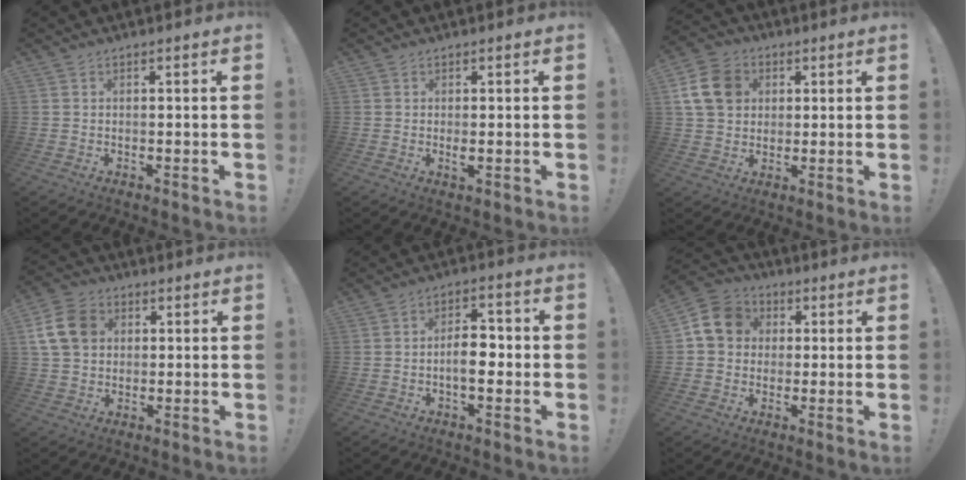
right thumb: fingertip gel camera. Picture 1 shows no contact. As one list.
[{"total": 1.5, "force": [0.2, 0.3, 1.4], "torque": [-0.022, -0.003, 0.003]}, {"total": 13.4, "force": [3.8, 10.9, 6.8], "torque": [-0.115, -0.007, 0.079]}, {"total": 12.3, "force": [3.1, 9.7, 6.9], "torque": [-0.117, 0.000, 0.065]}, {"total": 8.2, "force": [-1.6, 4.4, 6.7], "torque": [-0.112, 0.018, -0.030]}, {"total": 11.3, "force": [2.1, 9.7, 5.3], "torque": [-0.083, 0.011, 0.047]}]